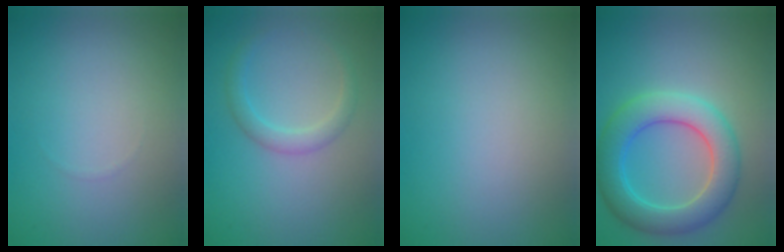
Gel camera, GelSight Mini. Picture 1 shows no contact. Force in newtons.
{"total": 2.0, "press": 2.0, "slide": 0.1}
{"total": 0.0}
{"total": 6.3, "press": 6.3, "slide": 0.4}